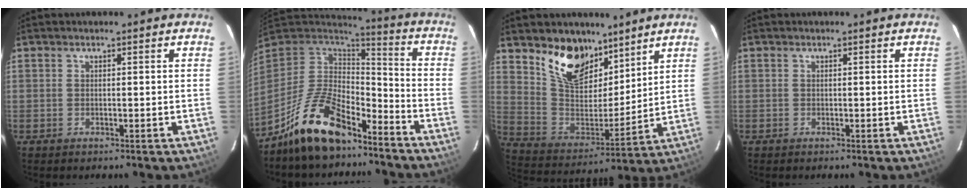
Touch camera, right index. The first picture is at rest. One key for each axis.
{"total": 17.3, "fx": -12.3, "fy": 6.7, "fz": 10.1, "tx": -0.209, "ty": 0.000, "tz": -0.221}
{"total": 15.2, "fx": 10.4, "fy": 8.3, "fz": 7.4, "tx": -0.153, "ty": -0.005, "tz": 0.199}
{"total": 0.0}